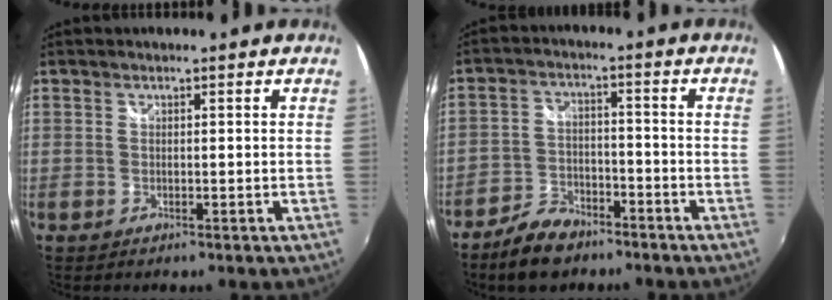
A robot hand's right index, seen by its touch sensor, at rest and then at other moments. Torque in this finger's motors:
{"motor_torque": [0.49, -0.66, -0.05, -0.01]}